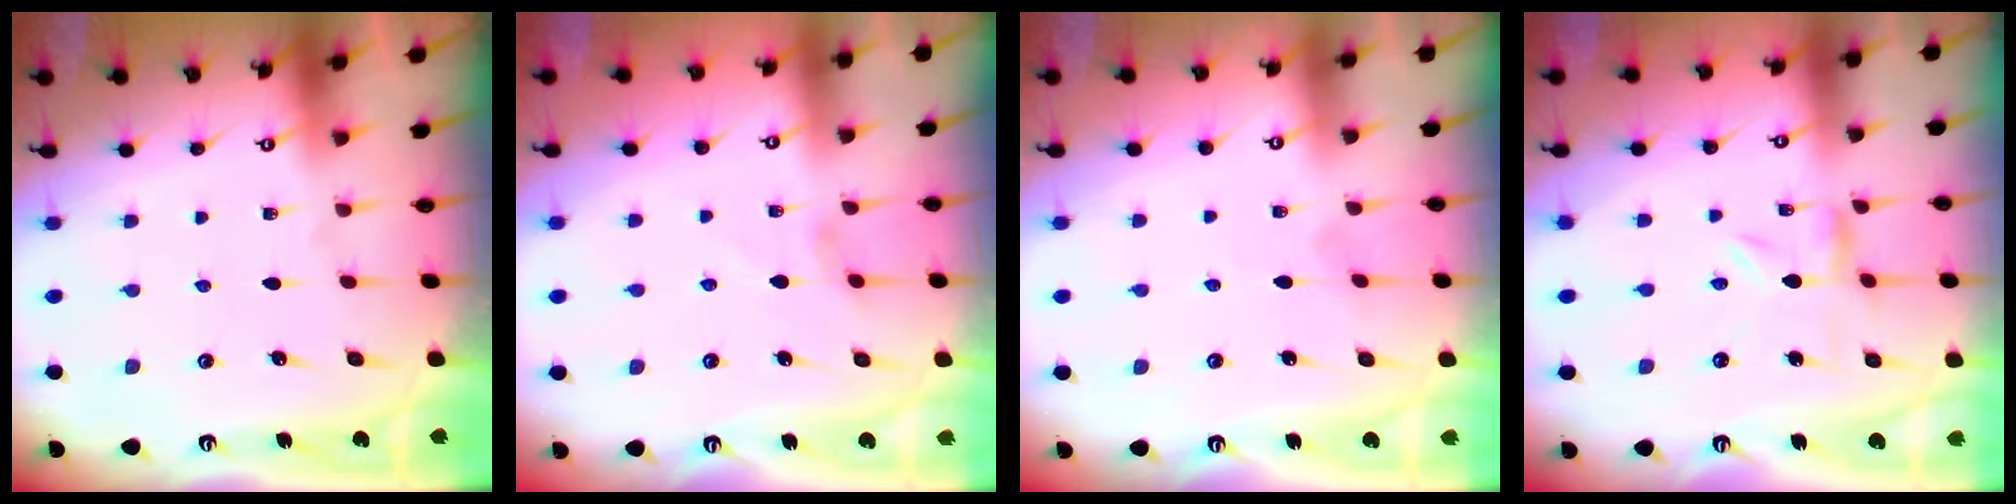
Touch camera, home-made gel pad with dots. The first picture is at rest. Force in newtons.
{"total": 1.3, "press": 1.2, "slide": 0.4}
{"total": 1.2, "press": 1.2, "slide": 0.2}
{"total": 1.4, "press": 1.4, "slide": 0.2}